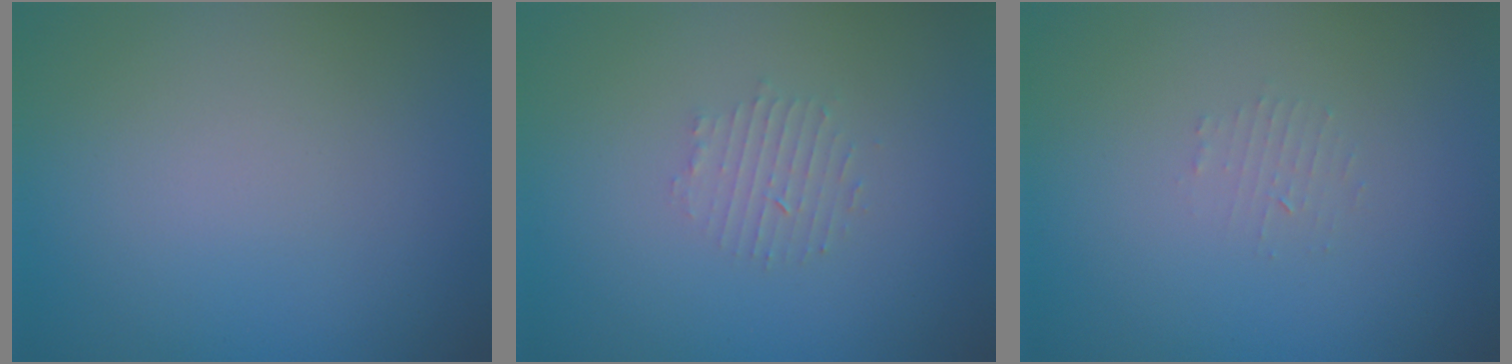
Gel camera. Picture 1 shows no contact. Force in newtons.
{"total": 1.6, "press": 1.5, "slide": 0.3}
{"total": 0.9, "press": 0.9, "slide": 0.2}